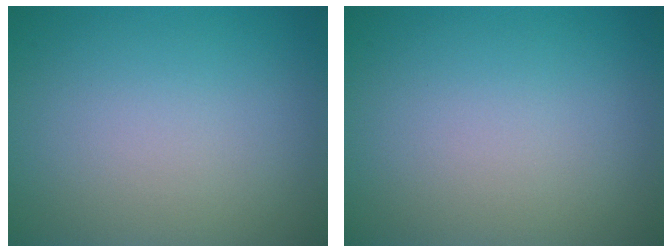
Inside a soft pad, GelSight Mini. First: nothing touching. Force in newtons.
{"total": 0.0}